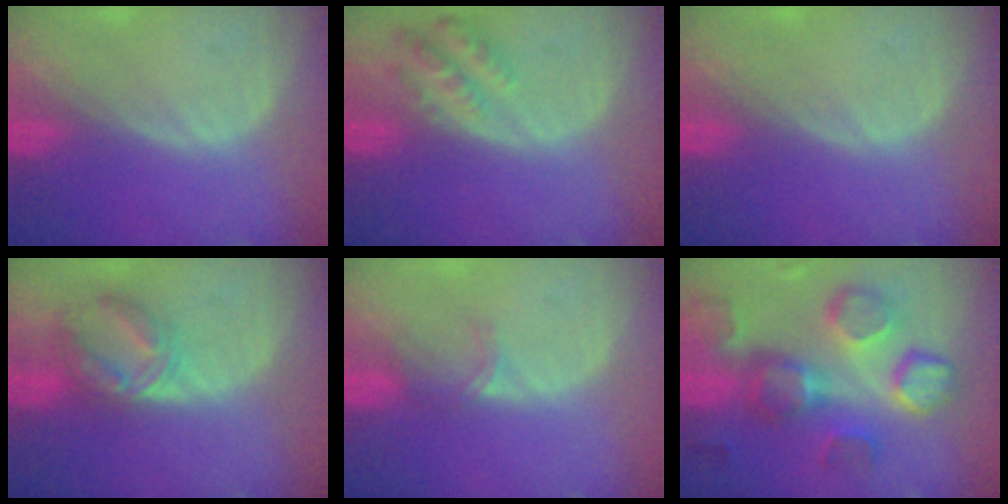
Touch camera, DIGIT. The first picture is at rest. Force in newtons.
{"total": 5.0, "press": 4.8, "slide": 1.5}
{"total": 0.0}
{"total": 5.8, "press": 5.7, "slide": 0.9}
{"total": 2.2, "press": 1.7, "slide": 1.3}
{"total": 11.0, "press": 10.6, "slide": 2.7}